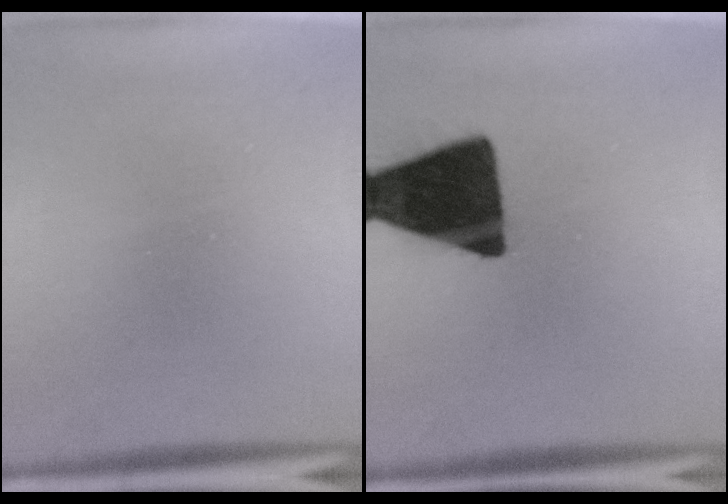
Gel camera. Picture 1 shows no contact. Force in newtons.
{"total": 16.5}